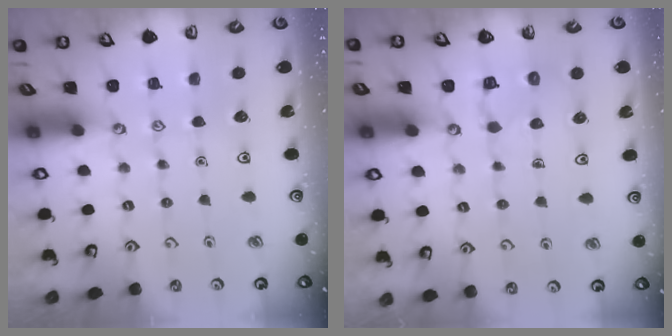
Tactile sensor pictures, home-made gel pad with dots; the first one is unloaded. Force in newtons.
{"total": 5.3, "press": 5.2, "slide": 0.4}